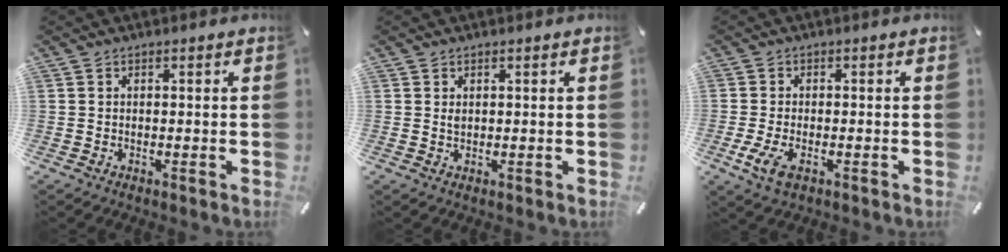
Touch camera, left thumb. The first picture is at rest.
{"total": 0.8, "force": [0.3, 0.4, 0.5], "torque": [-0.011, -0.001, 0.007]}
{"total": 4.6, "force": [-1.8, 2.2, 3.7], "torque": [-0.091, -0.008, -0.035]}